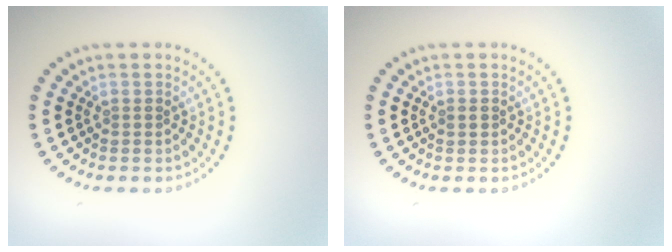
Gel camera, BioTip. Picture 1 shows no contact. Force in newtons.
{"total": 0.7, "press": 0.7, "slide": 0.2}